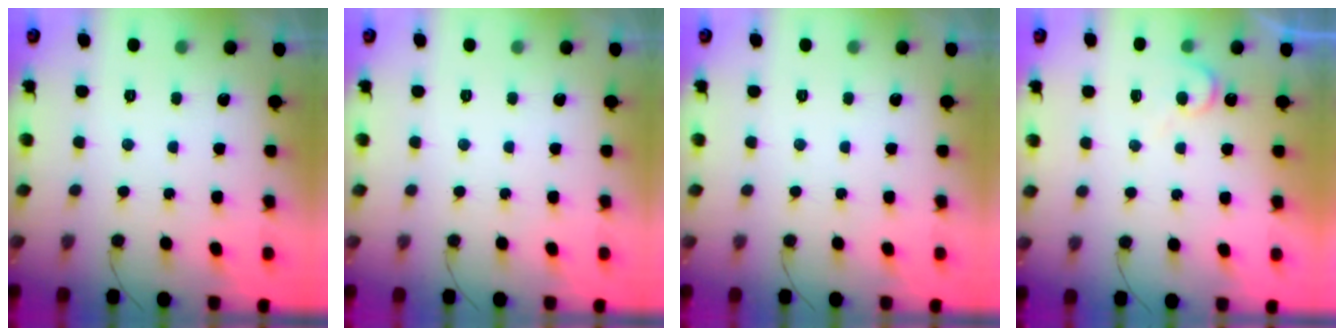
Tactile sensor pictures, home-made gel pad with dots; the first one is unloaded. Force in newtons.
{"total": 0.0}
{"total": 0.0}
{"total": 5.2, "press": 5.2, "slide": 0.4}